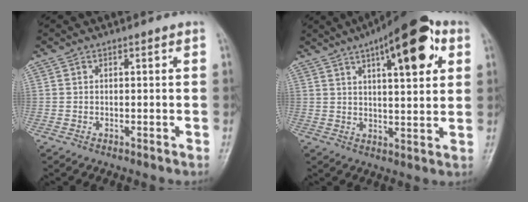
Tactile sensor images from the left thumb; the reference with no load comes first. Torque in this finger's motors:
{"motor_torque": [0.54, 0.53, 0.64, 0.13, 0.14]}